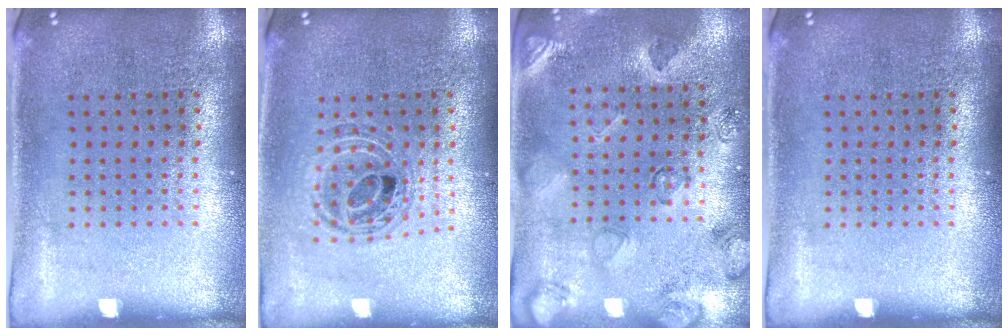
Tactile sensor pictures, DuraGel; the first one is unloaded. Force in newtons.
{"total": 0.9, "press": 0.9, "slide": 0.2}
{"total": 2.4, "press": 1.9, "slide": 1.5}
{"total": 0.0}